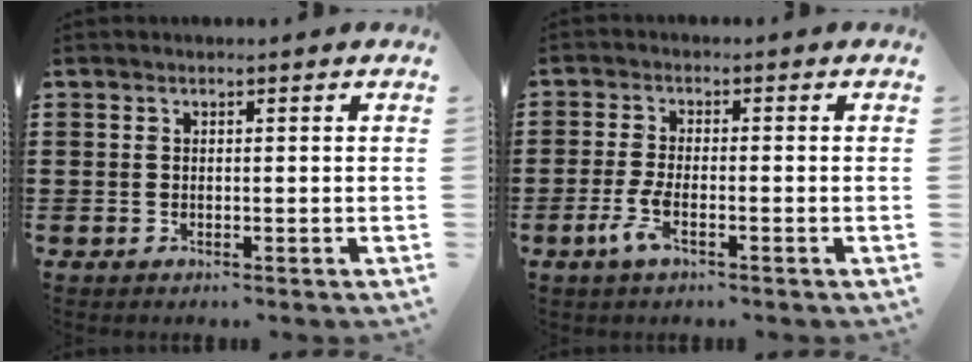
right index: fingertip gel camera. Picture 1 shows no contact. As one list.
[{"total": 3.8, "force": [-1.8, 0.9, 3.2], "torque": [-0.082, -0.011, -0.040]}]